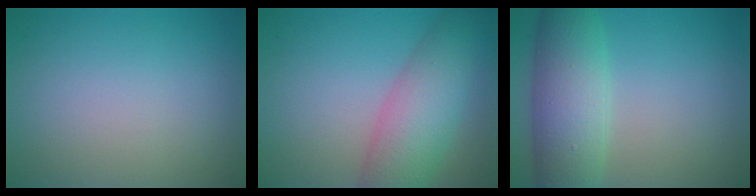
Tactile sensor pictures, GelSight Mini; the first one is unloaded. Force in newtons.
{"total": 6.9, "press": 6.9, "slide": 0.2}
{"total": 7.2, "press": 7.2, "slide": 0.2}